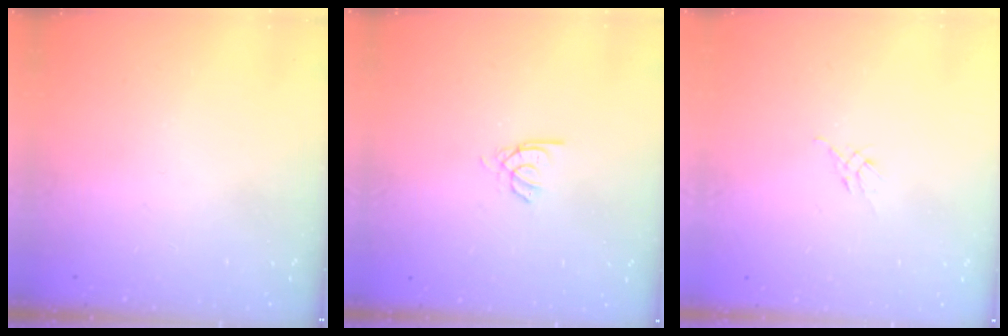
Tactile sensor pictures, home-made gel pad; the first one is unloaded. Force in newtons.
{"total": 2.3, "press": 2.3, "slide": 0.2}
{"total": 2.6, "press": 2.5, "slide": 0.7}